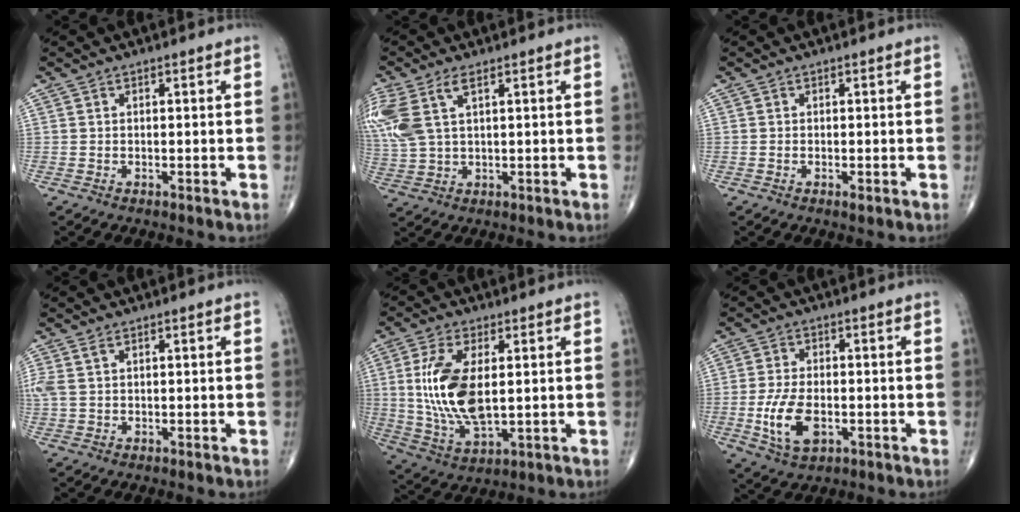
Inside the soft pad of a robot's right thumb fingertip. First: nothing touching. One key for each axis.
{"total": 11.3, "fx": 4.1, "fy": 5.4, "fz": 9.0, "tx": -0.240, "ty": 0.006, "tz": 0.091}
{"total": 0.7, "fx": -0.2, "fy": 0.2, "fz": 0.6, "tx": -0.011, "ty": -0.003, "tz": -0.004}
{"total": 3.1, "fx": 1.2, "fy": 1.6, "fz": 2.4, "tx": -0.084, "ty": 0.015, "tz": 0.032}
{"total": 14.2, "fx": 1.5, "fy": 6.6, "fz": 12.4, "tx": -0.257, "ty": -0.014, "tz": 0.039}
{"total": 8.6, "fx": -2.1, "fy": 4.6, "fz": 7.0, "tx": -0.137, "ty": -0.003, "tz": -0.034}